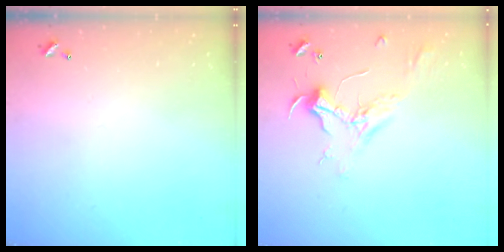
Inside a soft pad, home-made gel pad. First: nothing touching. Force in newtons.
{"total": 2.4, "press": 2.3, "slide": 0.7}